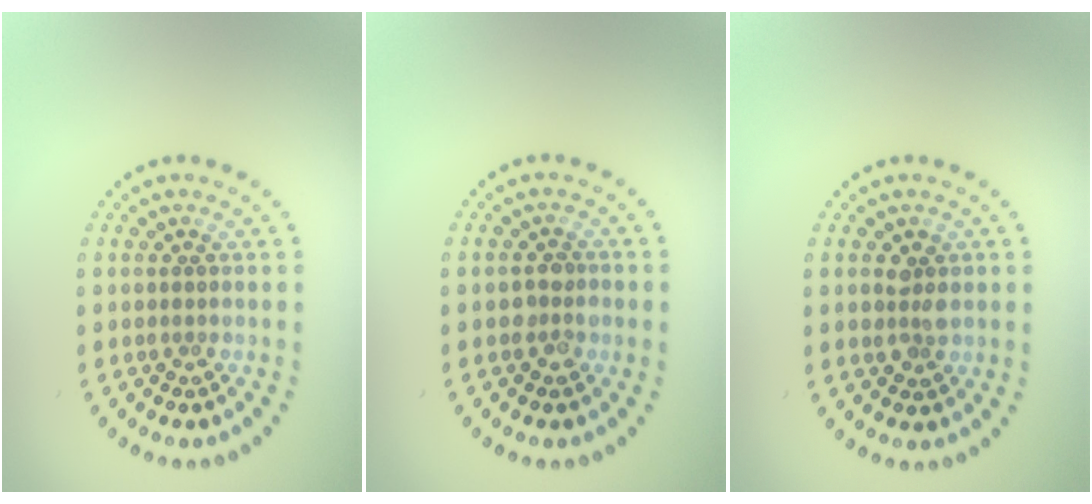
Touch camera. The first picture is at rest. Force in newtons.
{"total": 1.7, "press": 1.7, "slide": 0.3}
{"total": 1.7, "press": 1.7, "slide": 0.3}